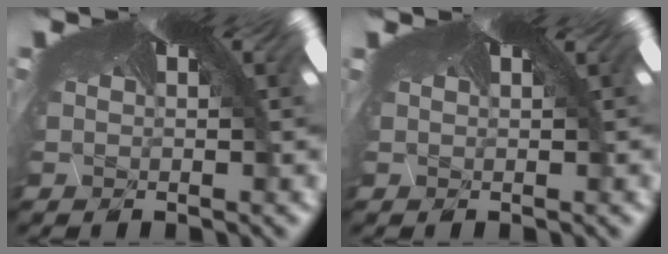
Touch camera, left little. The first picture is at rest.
{"total": 0.7, "force": [-0.2, -0.2, -0.6], "torque": [0.007, -0.004, 0.001]}